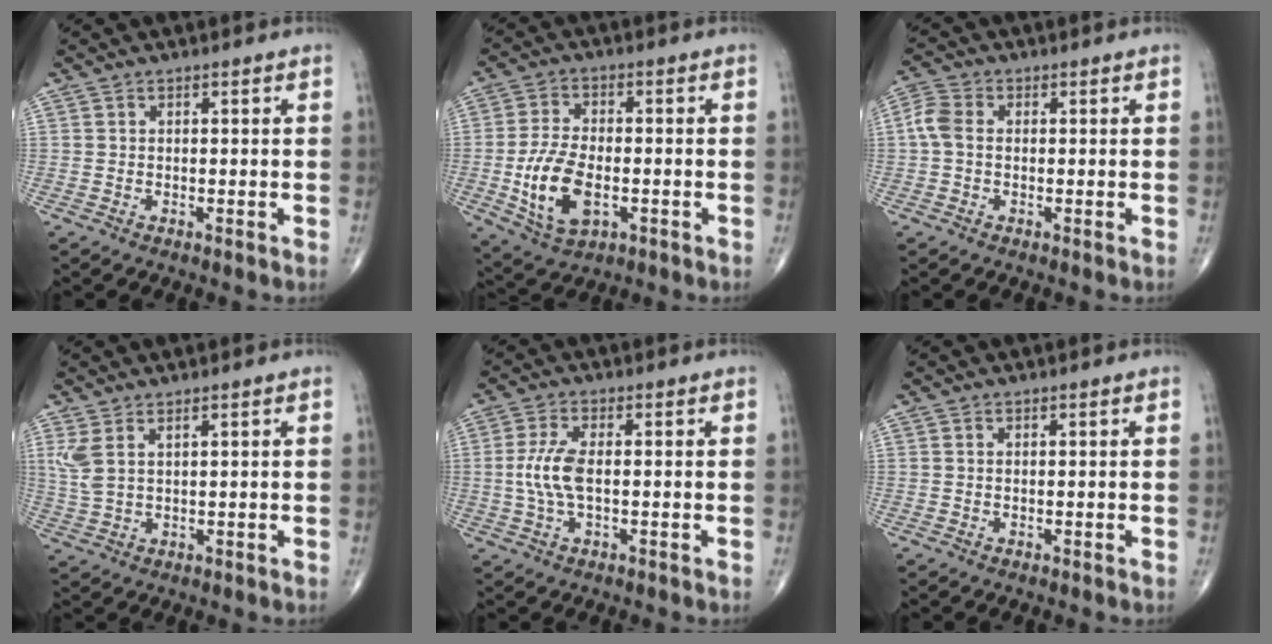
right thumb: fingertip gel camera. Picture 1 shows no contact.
{"total": 11.7, "force": [-2.7, 6.3, 9.4], "torque": [-0.182, 0.004, -0.042]}
{"total": 4.2, "force": [0.0, 2.9, 3.0], "torque": [-0.072, 0.011, -0.009]}
{"total": 4.3, "force": [1.8, 2.3, 3.2], "torque": [-0.079, 0.000, 0.045]}
{"total": 6.2, "force": [-0.2, 2.4, 5.7], "torque": [-0.138, 0.003, -0.009]}
{"total": 0.0}